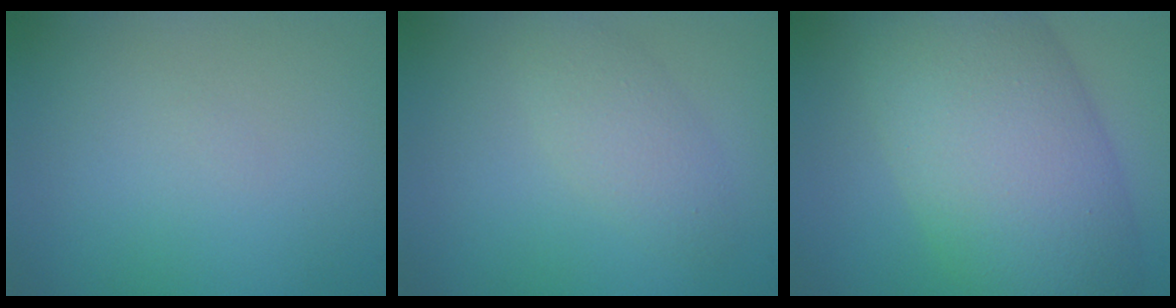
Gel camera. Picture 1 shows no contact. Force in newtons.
{"total": 2.5, "press": 2.5, "slide": 0.0}
{"total": 10.8, "press": 10.8, "slide": 0.1}